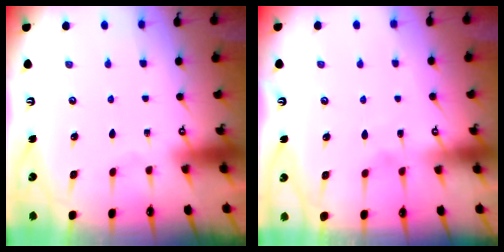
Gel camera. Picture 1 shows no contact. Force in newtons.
{"total": 1.8, "press": 1.8, "slide": 0.3}